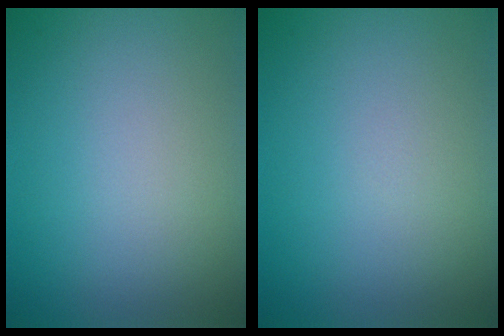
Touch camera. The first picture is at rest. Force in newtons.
{"total": 0.0}